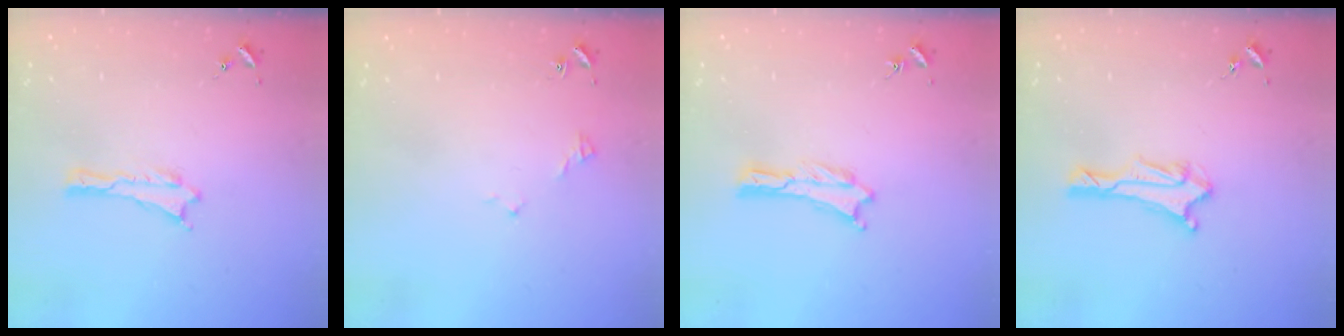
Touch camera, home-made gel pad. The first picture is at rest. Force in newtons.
{"total": 2.9, "press": 2.9, "slide": 0.3}
{"total": 0.0}
{"total": 2.9, "press": 2.8, "slide": 0.7}